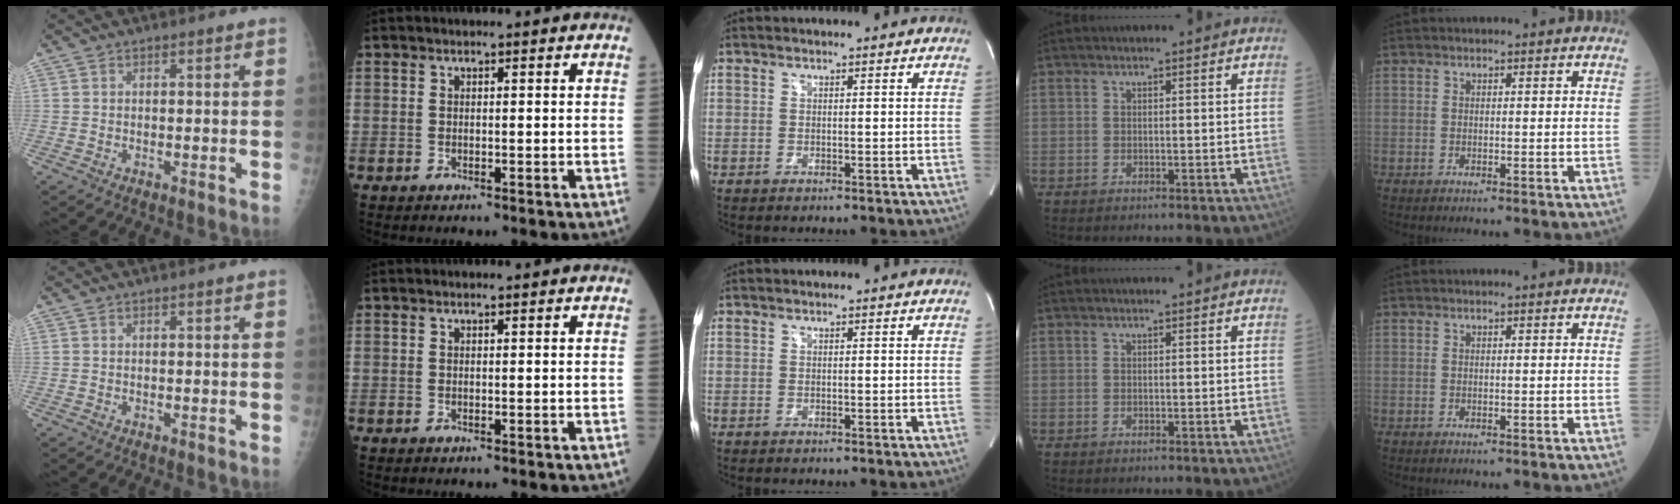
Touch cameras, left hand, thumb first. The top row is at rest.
{}